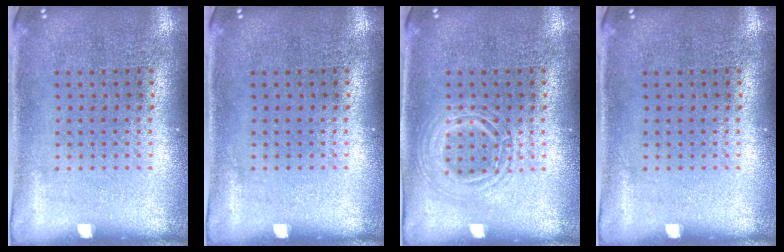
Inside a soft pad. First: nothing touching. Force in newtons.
{"total": 0.0}
{"total": 2.2, "press": 2.2, "slide": 0.3}
{"total": 0.0}